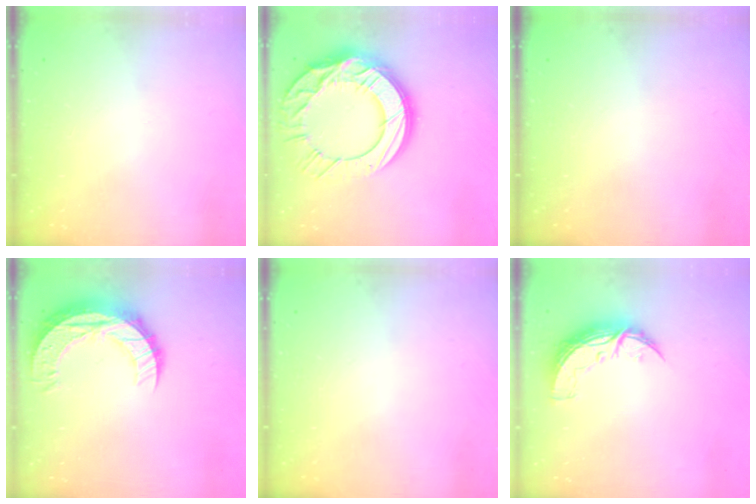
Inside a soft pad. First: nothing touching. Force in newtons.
{"total": 24.9, "press": 24.8, "slide": 2.4}
{"total": 0.0}
{"total": 12.7, "press": 12.7, "slide": 0.9}
{"total": 0.0}
{"total": 8.4, "press": 8.4, "slide": 0.3}